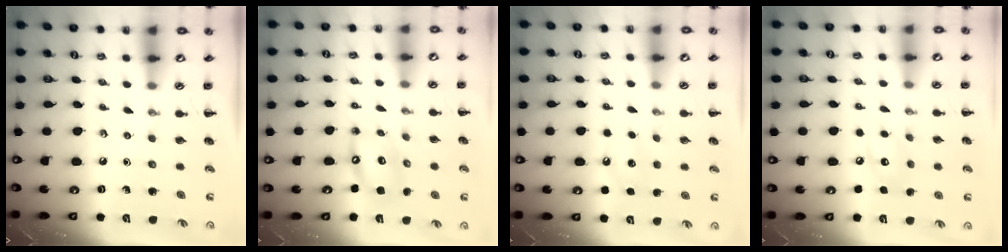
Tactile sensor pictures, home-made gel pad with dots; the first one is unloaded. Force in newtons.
{"total": 10.6, "press": 10.3, "slide": 2.4}
{"total": 7.0, "press": 6.8, "slide": 1.6}
{"total": 7.5, "press": 7.5, "slide": 0.7}